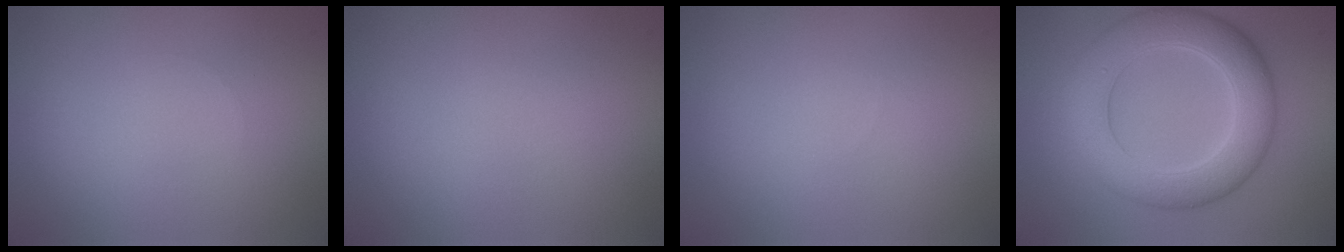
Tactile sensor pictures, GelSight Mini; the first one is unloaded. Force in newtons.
{"total": 0.0}
{"total": 0.0}
{"total": 7.5, "press": 7.5, "slide": 0.2}